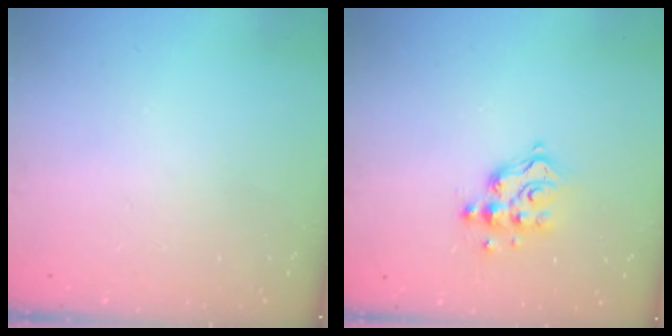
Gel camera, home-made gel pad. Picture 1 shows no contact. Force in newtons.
{"total": 9.6, "press": 9.6, "slide": 0.7}